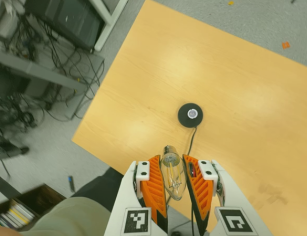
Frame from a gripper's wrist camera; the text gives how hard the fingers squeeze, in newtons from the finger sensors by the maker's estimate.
{"total": 19.1, "left": 20.9, "right": 17.4}